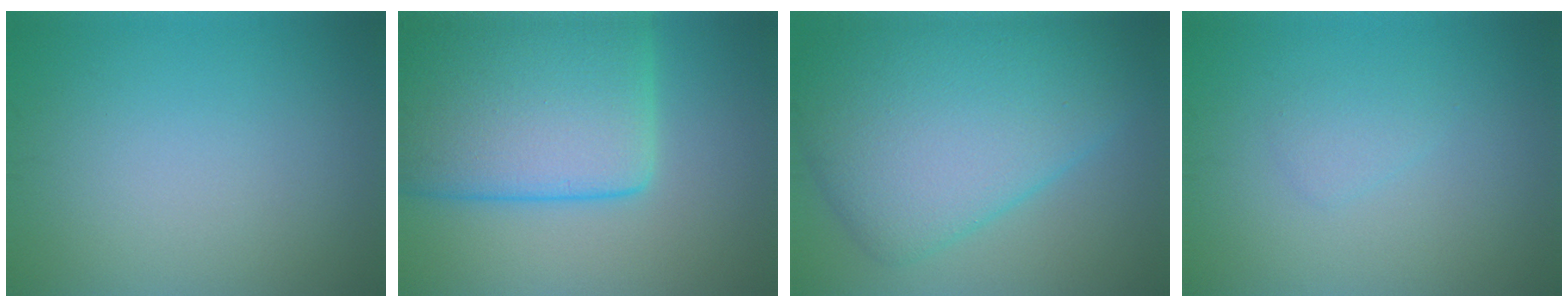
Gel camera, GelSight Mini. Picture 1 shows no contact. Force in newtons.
{"total": 14.6, "press": 14.6, "slide": 0.1}
{"total": 11.6, "press": 11.6, "slide": 0.2}
{"total": 1.1, "press": 1.1, "slide": 0.1}